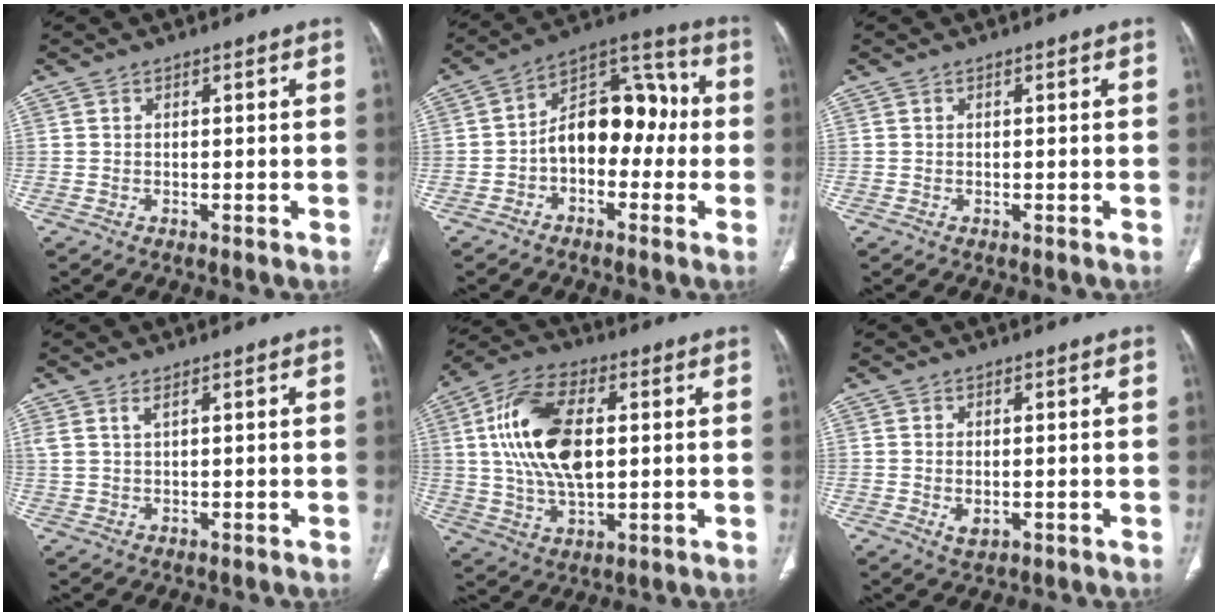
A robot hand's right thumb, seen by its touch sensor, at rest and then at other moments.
{"total": 13.7, "force": [-1.6, 8.8, 10.3], "torque": [-0.121, 0.051, -0.038]}
{"total": 0.0}
{"total": 2.1, "force": [1.3, 0.5, 1.5], "torque": [-0.040, -0.001, 0.035]}
{"total": 17.4, "force": [2.7, 9.2, 14.5], "torque": [-0.279, 0.007, 0.051]}
{"total": 2.4, "force": [-0.4, 1.4, 2.0], "torque": [-0.037, -0.004, 0.000]}